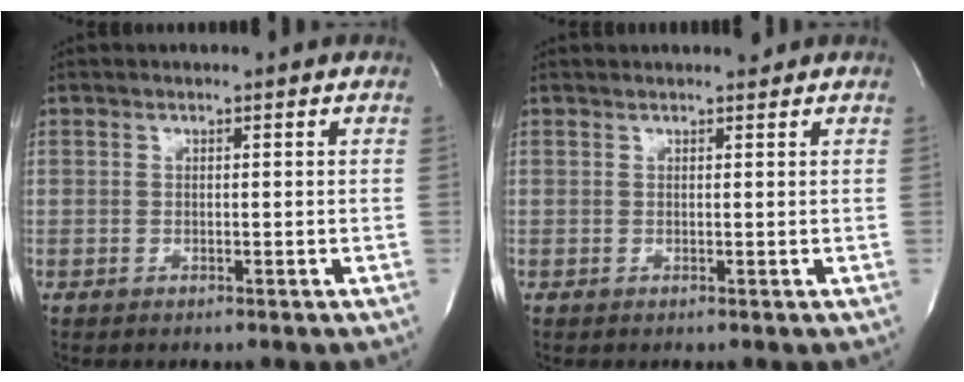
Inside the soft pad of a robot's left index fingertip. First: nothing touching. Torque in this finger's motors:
{"motor_torque": [0.00, 0.00, 0.00, -0.01]}